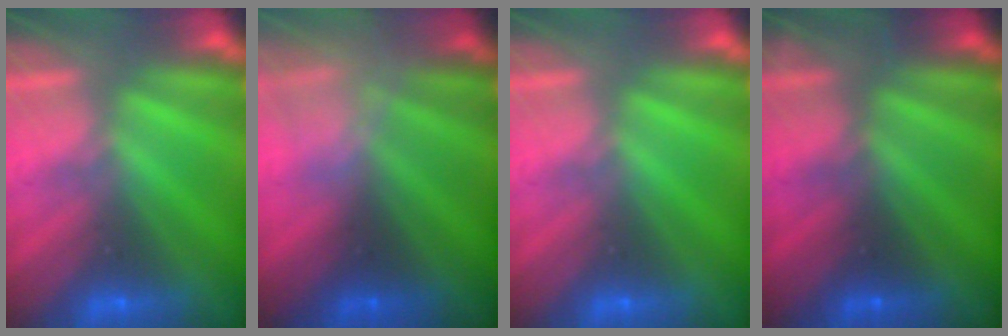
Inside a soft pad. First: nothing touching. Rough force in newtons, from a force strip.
{"total": 2.3}
{"total": 0.0}
{"total": 2.5}